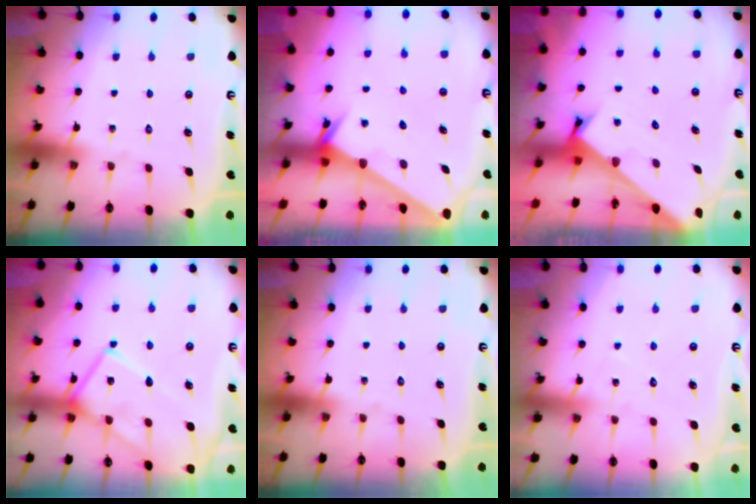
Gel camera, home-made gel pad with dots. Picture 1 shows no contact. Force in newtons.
{"total": 2.3, "press": 2.3, "slide": 0.1}
{"total": 2.6, "press": 2.6, "slide": 0.3}
{"total": 14.2, "press": 14.1, "slide": 1.1}
{"total": 0.0}
{"total": 4.3, "press": 4.3, "slide": 0.3}